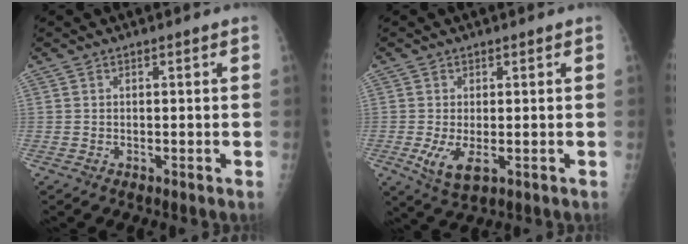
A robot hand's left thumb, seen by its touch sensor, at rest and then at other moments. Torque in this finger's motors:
{"motor_torque": [-0.20, 0.34, 0.30, -0.18, 0.04]}